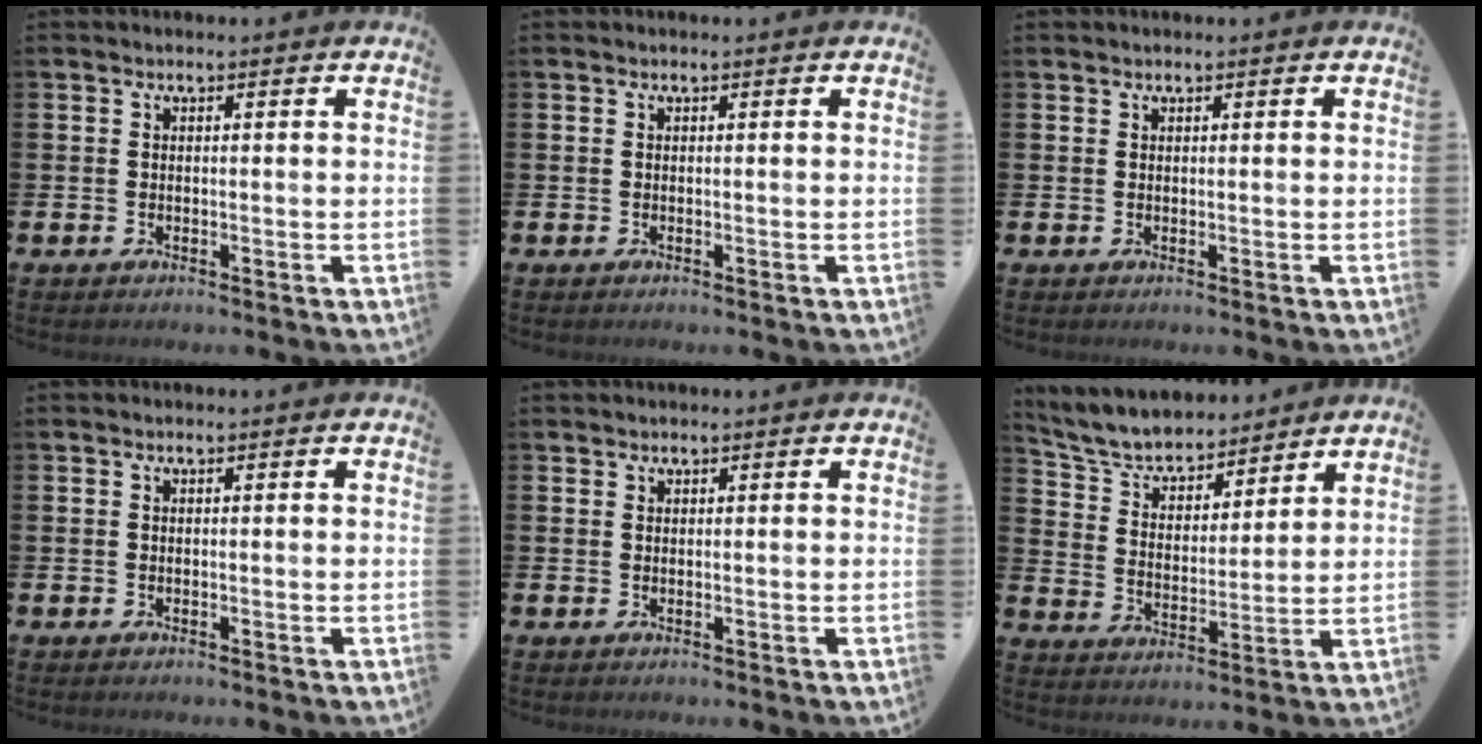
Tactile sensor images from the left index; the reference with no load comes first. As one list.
[{"total": 0.0}, {"total": 0.6, "force": [0.6, 0.2, -0.1], "torque": [0.001, 0.002, 0.010]}, {"total": 0.0}, {"total": 0.9, "force": [0.8, 0.3, -0.1], "torque": [0.010, 0.000, 0.014]}, {"total": 6.4, "force": [6.1, 1.9, 1.1], "torque": [-0.060, -0.043, 0.106]}]